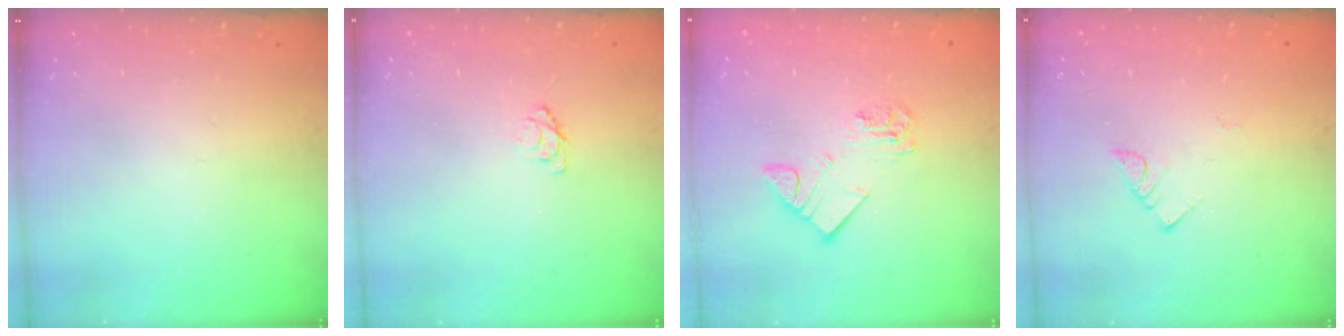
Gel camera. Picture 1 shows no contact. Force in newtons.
{"total": 3.7, "press": 3.7, "slide": 0.4}
{"total": 5.9, "press": 5.9, "slide": 0.4}
{"total": 3.0, "press": 3.0, "slide": 0.2}